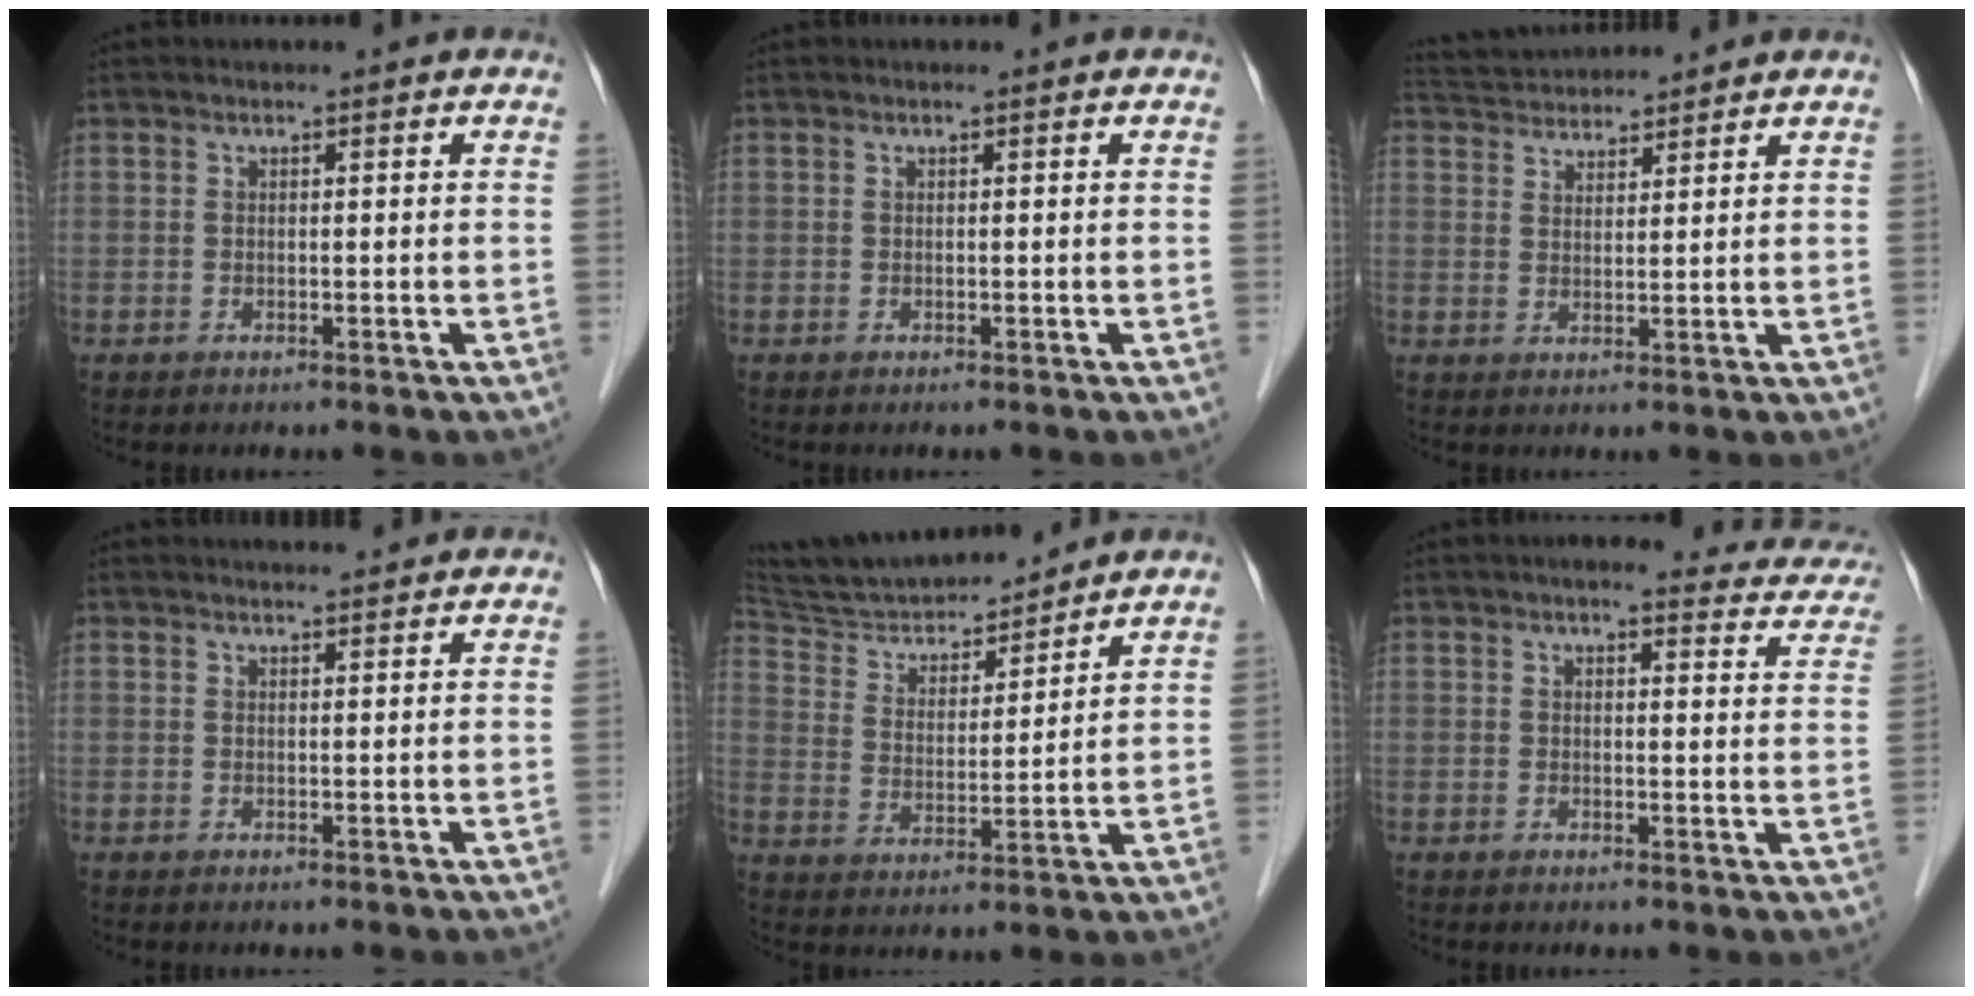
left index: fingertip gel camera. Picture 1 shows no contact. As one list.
[{"total": 0.0}, {"total": 7.8, "force": [7.6, 1.0, 1.6], "torque": [-0.036, 0.031, 0.128]}, {"total": 2.8, "force": [2.7, 0.2, 0.7], "torque": [-0.014, 0.008, 0.035]}, {"total": 14.1, "force": [13.3, 2.3, 4.2], "torque": [-0.071, 0.000, 0.229]}, {"total": 12.2, "force": [11.2, 3.1, 3.9], "torque": [-0.011, -0.001, 0.098]}]